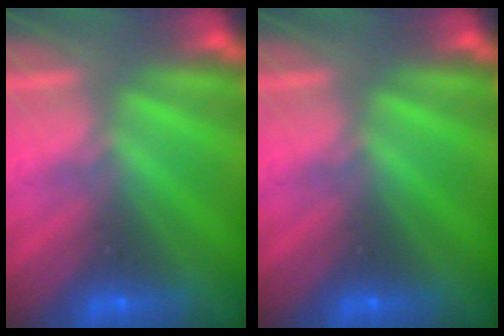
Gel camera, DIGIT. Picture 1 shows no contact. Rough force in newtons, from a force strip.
{"total": 0.0}